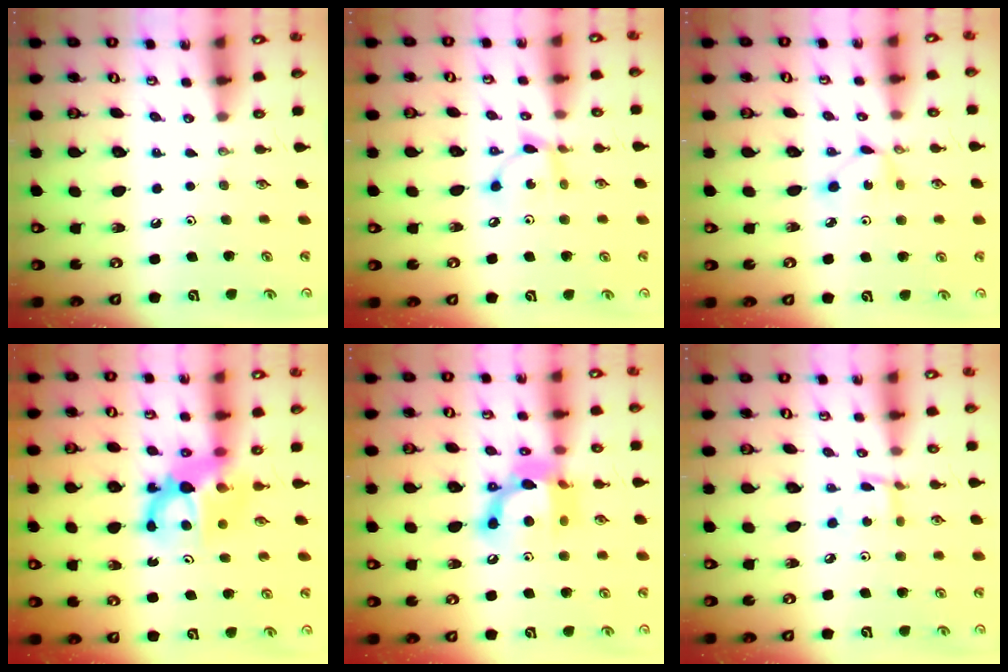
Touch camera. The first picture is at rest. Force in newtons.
{"total": 6.9, "press": 6.9, "slide": 0.1}
{"total": 2.8, "press": 2.8, "slide": 0.1}
{"total": 8.1, "press": 8.1, "slide": 0.6}
{"total": 14.0, "press": 14.0, "slide": 0.8}
{"total": 4.0, "press": 3.9, "slide": 0.4}